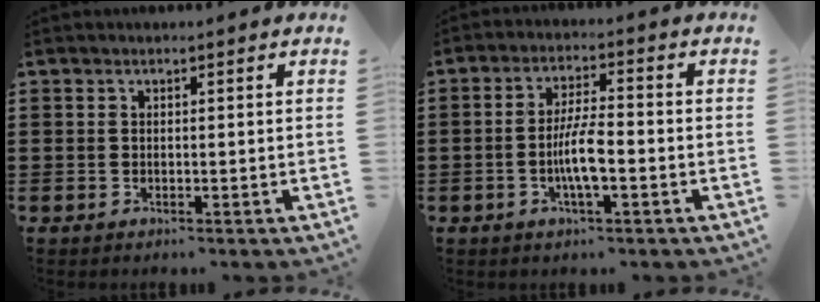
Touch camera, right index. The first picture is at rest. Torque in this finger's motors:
{"motor_torque": [1.36, -0.32, 0.60, 0.18]}